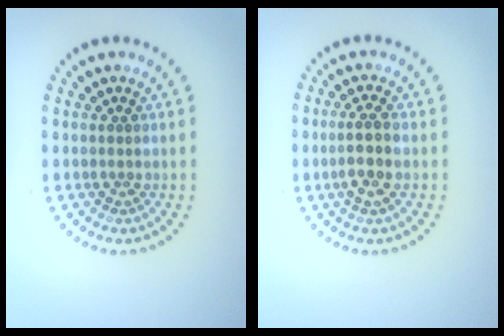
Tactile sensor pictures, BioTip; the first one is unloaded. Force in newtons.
{"total": 2.6, "press": 2.4, "slide": 1.0}